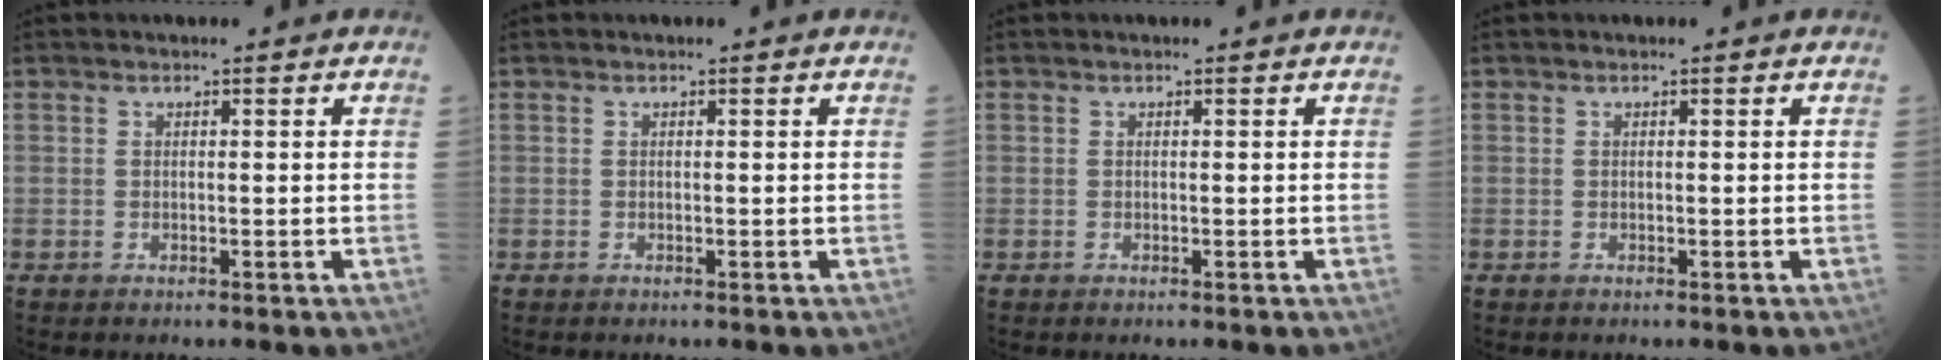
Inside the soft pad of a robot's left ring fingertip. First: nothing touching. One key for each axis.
{"total": 0.0}
{"total": 0.0}
{"total": 0.0}